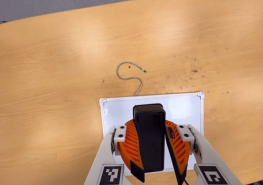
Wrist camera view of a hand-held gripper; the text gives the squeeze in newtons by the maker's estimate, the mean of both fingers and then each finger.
{"total": 11.2, "left": 11.1, "right": 11.2}